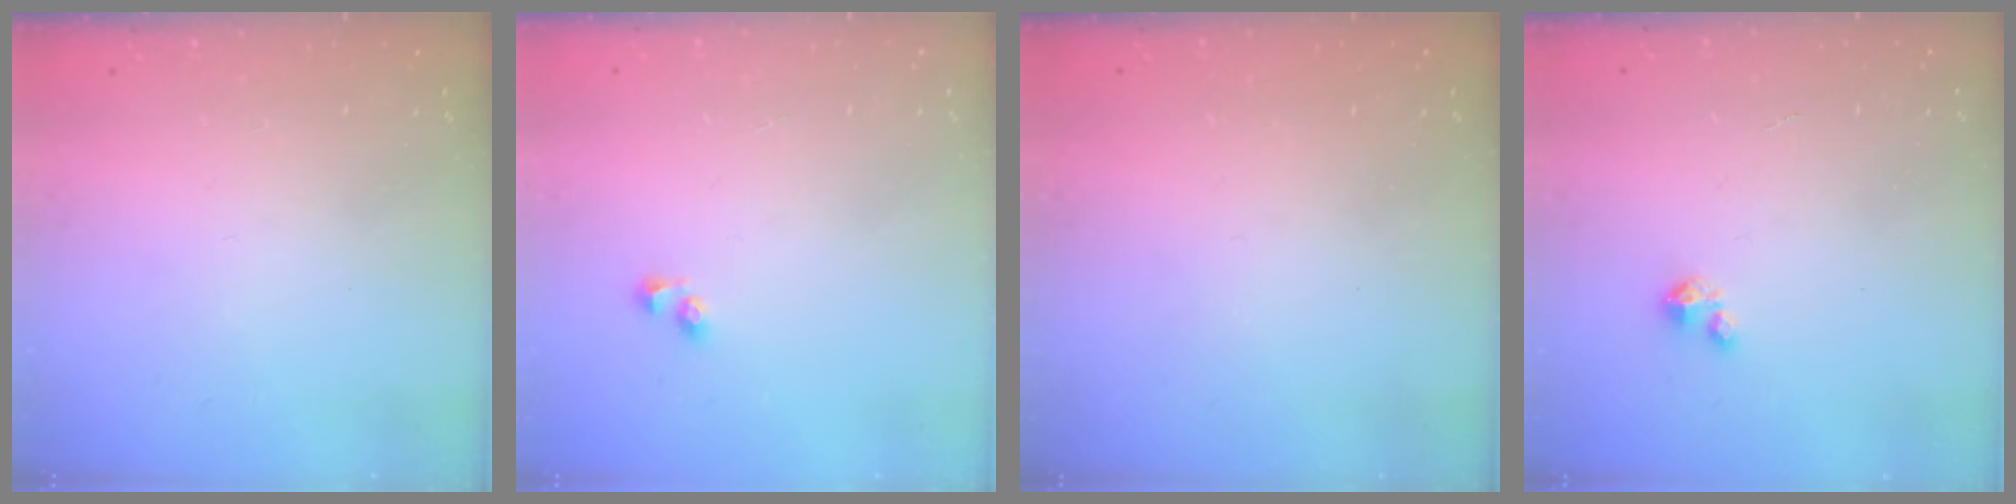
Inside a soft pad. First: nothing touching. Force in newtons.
{"total": 2.6, "press": 2.3, "slide": 1.2}
{"total": 0.7, "press": 0.6, "slide": 0.4}
{"total": 2.0, "press": 2.0, "slide": 0.1}